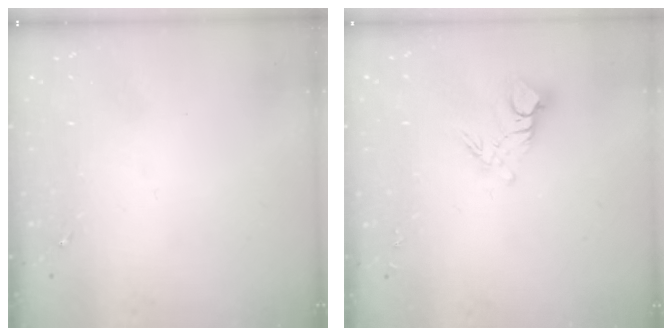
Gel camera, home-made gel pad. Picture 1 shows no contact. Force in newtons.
{"total": 10.0, "press": 9.9, "slide": 1.0}